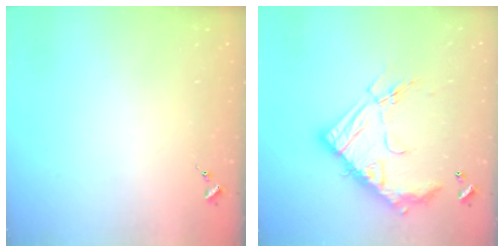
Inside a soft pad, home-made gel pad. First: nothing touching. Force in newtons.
{"total": 20.3, "press": 20.2, "slide": 1.9}